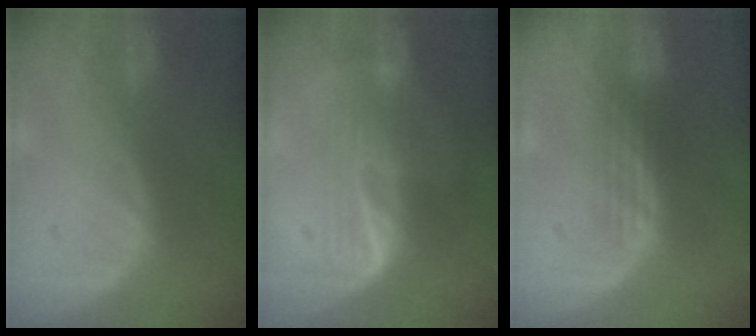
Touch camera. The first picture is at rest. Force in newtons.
{"total": 7.0, "press": 5.7, "slide": 4.0}
{"total": 2.9, "press": 2.5, "slide": 1.5}